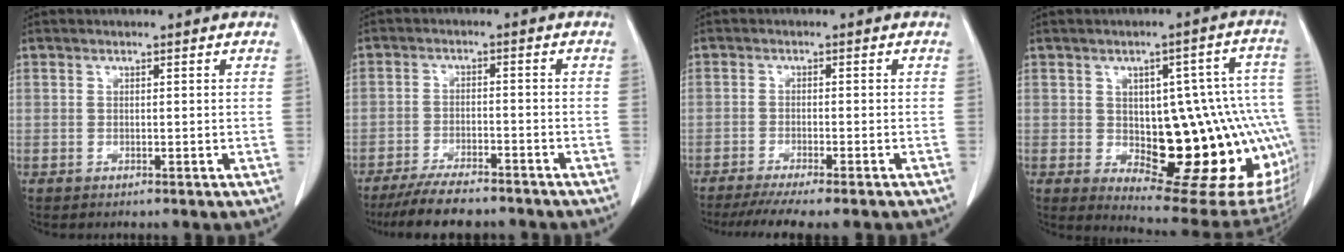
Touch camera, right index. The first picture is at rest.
{"total": 8.7, "force": [-7.6, 2.1, 3.7], "torque": [-0.057, -0.014, -0.122]}
{"total": 10.2, "force": [-8.7, 1.0, 5.2], "torque": [-0.064, -0.014, -0.124]}
{"total": 23.3, "force": [-3.1, 8.0, 21.7], "torque": [-0.204, 0.027, -0.014]}